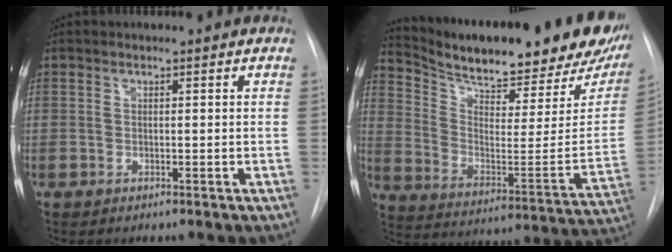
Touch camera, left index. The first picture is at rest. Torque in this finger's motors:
{"motor_torque": [0.01, -0.81, 0.59, 0.10]}